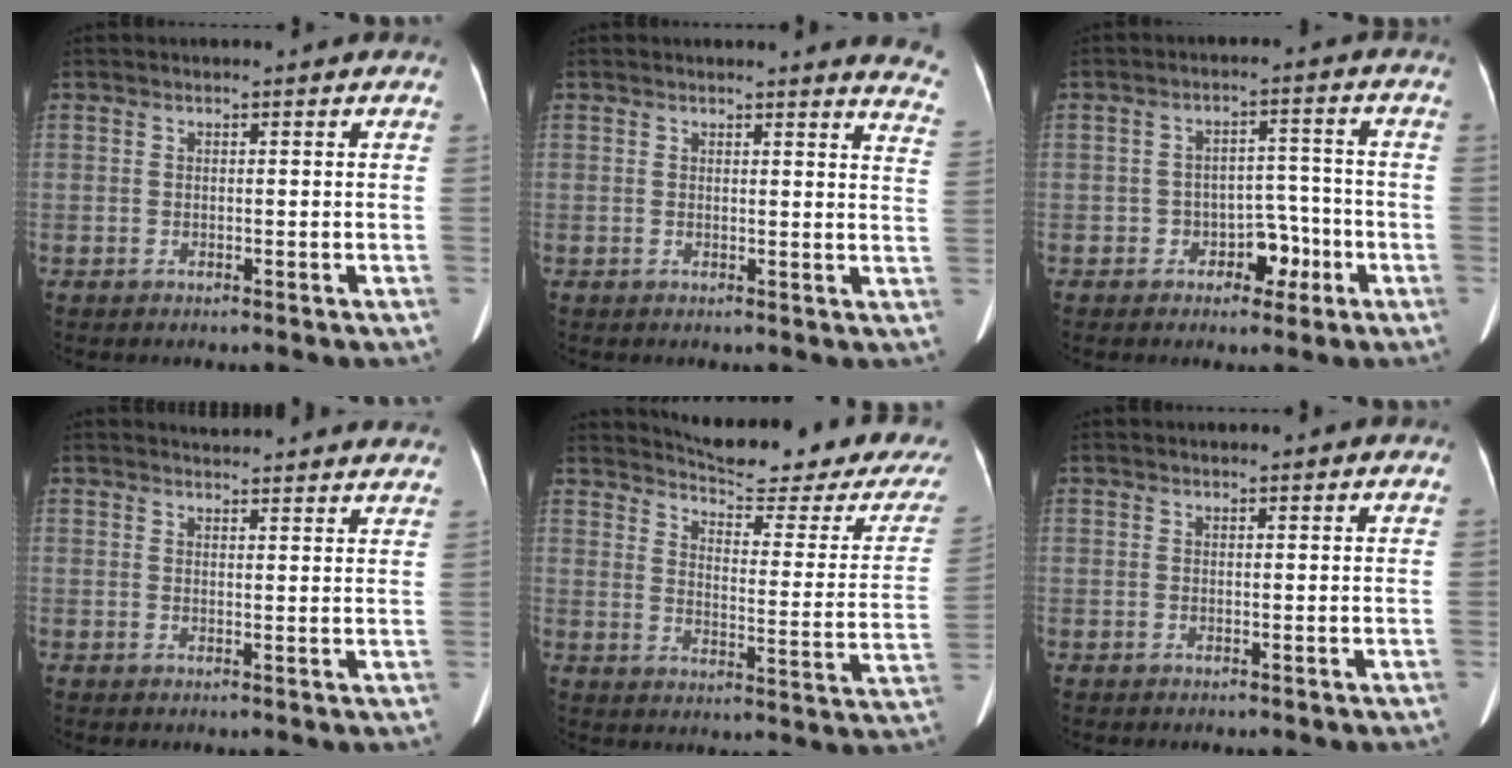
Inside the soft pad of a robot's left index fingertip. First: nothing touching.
{"total": 7.0, "force": [6.9, 0.5, 1.3], "torque": [0.007, -0.056, 0.036]}
{"total": 5.3, "force": [-2.6, 3.5, 3.0], "torque": [-0.036, 0.025, -0.037]}
{"total": 13.5, "force": [13.1, 1.3, 3.0], "torque": [-0.027, -0.009, 0.140]}
{"total": 22.5, "force": [21.0, 1.9, 8.0], "torque": [-0.113, -0.089, 0.249]}
{"total": 1.3, "force": [1.1, 0.1, 0.6], "torque": [-0.007, 0.017, 0.017]}